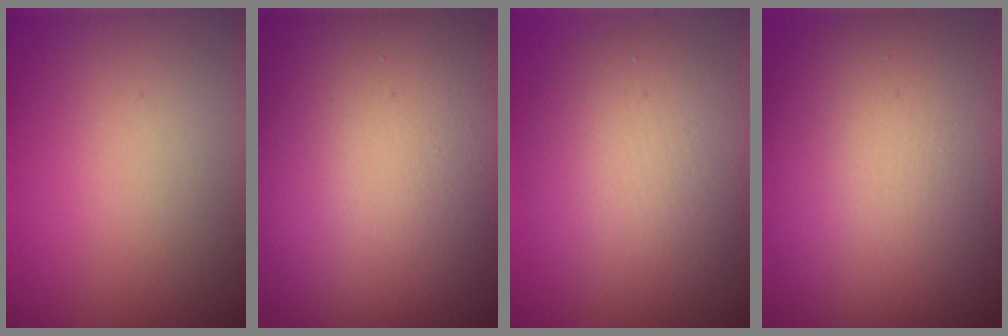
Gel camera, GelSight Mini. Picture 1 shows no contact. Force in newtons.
{"total": 18.3, "press": 18.2, "slide": 1.2}
{"total": 6.1, "press": 6.0, "slide": 0.6}
{"total": 12.4, "press": 12.3, "slide": 0.7}